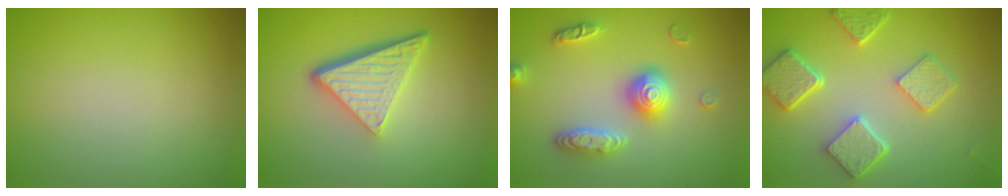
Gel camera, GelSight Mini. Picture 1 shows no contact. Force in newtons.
{"total": 5.3, "press": 3.6, "slide": 3.8}
{"total": 3.4, "press": 3.2, "slide": 0.9}
{"total": 5.5, "press": 4.4, "slide": 3.2}